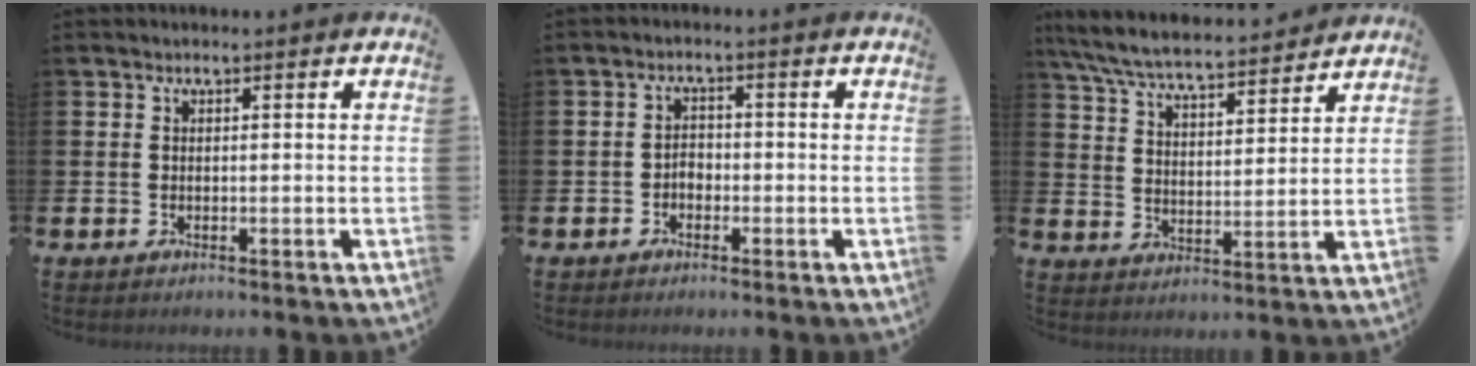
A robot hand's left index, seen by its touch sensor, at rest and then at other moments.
{"total": 1.8, "force": [-1.0, 1.3, 0.7], "torque": [-0.008, 0.003, -0.024]}
{"total": 7.1, "force": [6.7, 0.9, 2.3], "torque": [-0.069, -0.045, 0.115]}